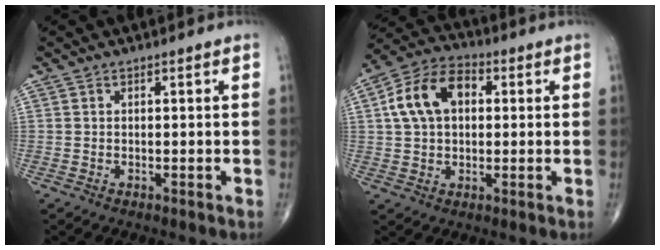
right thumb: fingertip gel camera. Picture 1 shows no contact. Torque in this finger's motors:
{"motor_torque": [1.38, 1.50, 0.18, -0.13, 0.12]}